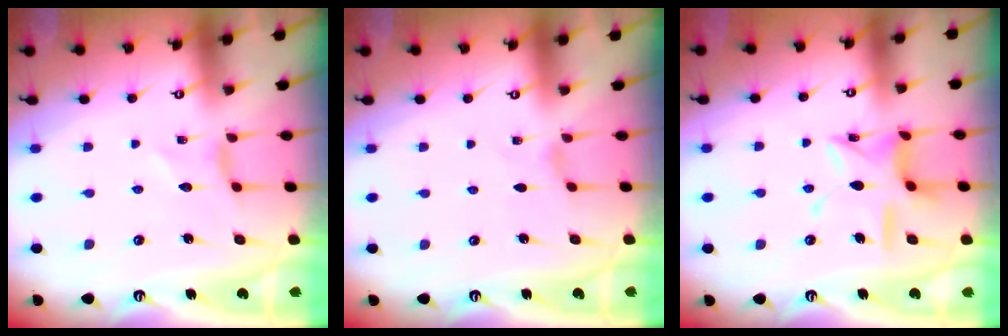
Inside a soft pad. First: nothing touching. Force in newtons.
{"total": 0.0}
{"total": 12.5, "press": 12.5, "slide": 1.1}